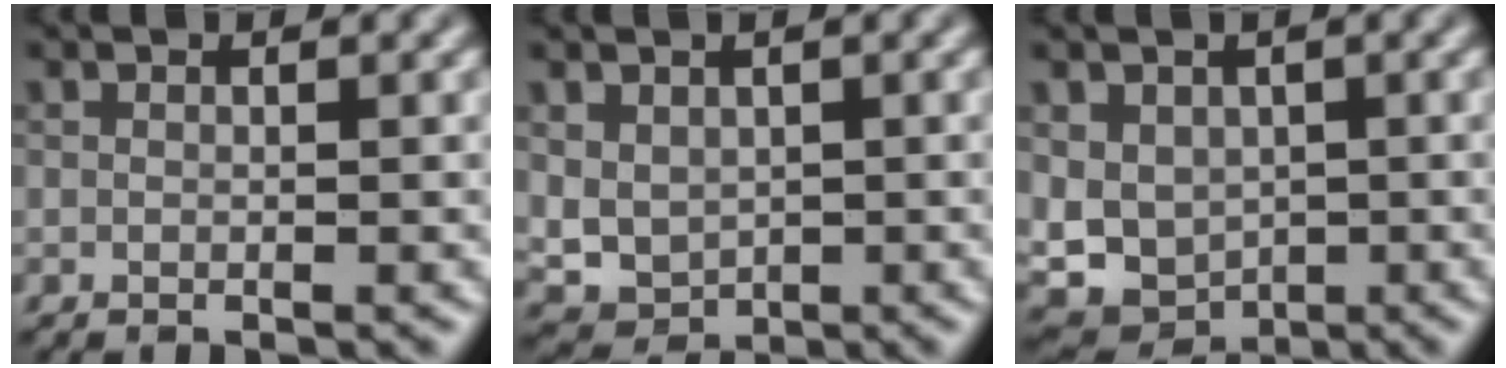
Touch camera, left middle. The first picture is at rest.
{"total": 3.3, "force": [0.5, 2.7, 1.8], "torque": [-0.042, -0.009, 0.021]}
{"total": 6.7, "force": [0.2, 5.5, 3.9], "torque": [-0.071, 0.001, 0.004]}